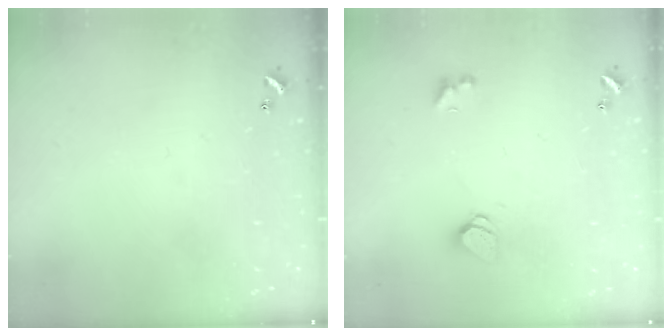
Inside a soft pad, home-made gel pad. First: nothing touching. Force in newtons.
{"total": 1.6, "press": 1.6, "slide": 0.5}